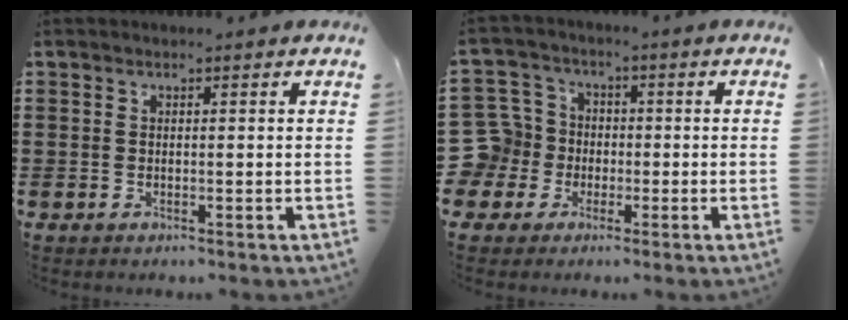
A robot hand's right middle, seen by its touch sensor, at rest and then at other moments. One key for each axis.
{"total": 8.7, "fx": -0.9, "fy": 8.4, "fz": 2.0, "tx": -0.110, "ty": 0.001, "tz": -0.020}